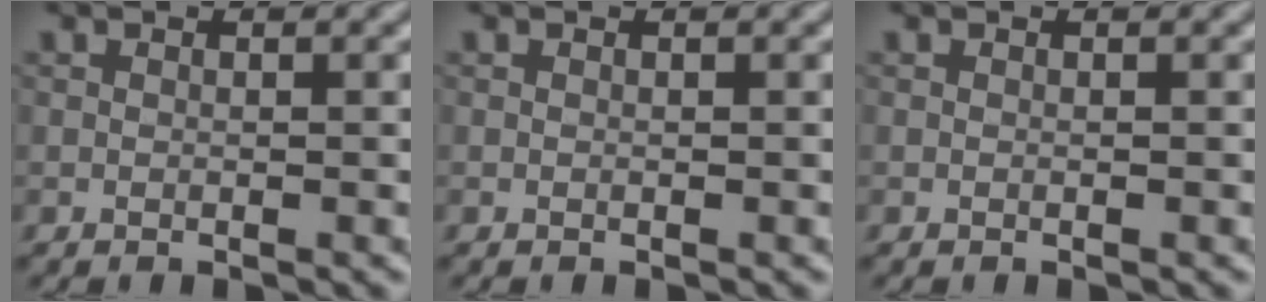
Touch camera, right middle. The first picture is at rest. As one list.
[{"total": 0.0}, {"total": 0.0}]